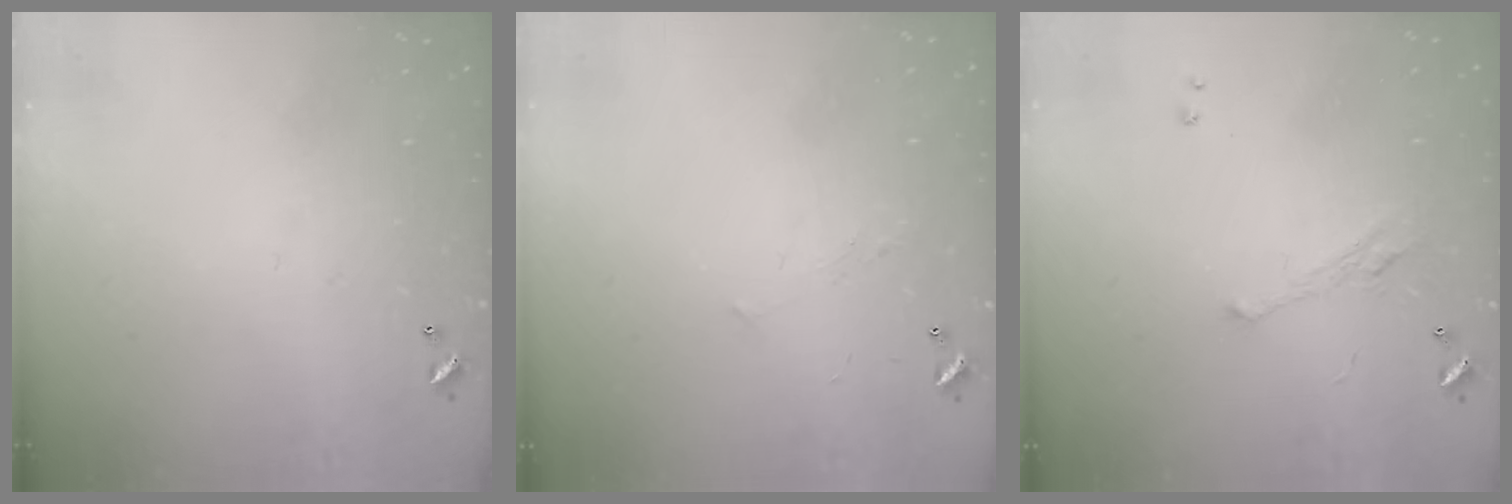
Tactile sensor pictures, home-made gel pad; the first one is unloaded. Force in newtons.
{"total": 2.9, "press": 2.8, "slide": 0.4}
{"total": 2.0, "press": 1.9, "slide": 0.7}